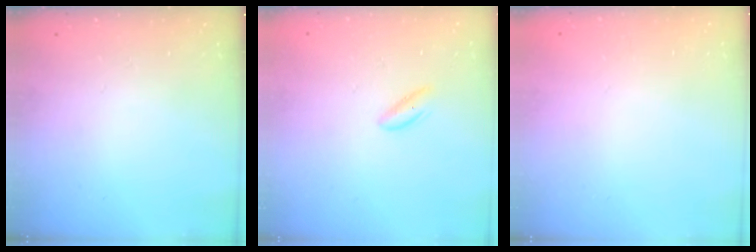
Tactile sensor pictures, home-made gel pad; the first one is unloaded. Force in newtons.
{"total": 0.9, "press": 0.8, "slide": 0.4}
{"total": 2.1, "press": 2.1, "slide": 0.1}